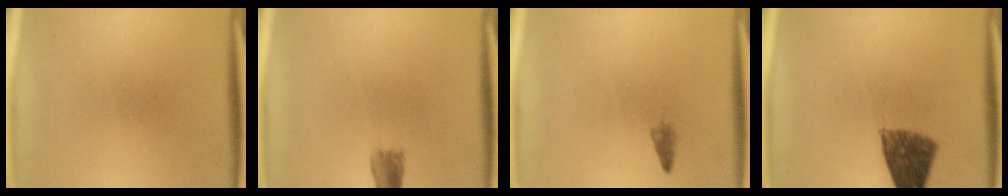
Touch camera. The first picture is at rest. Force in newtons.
{"total": 2.5}
{"total": 0.9}
{"total": 8.3}